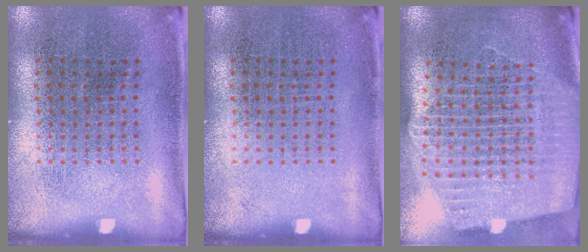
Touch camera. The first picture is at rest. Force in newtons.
{"total": 0.0}
{"total": 2.7, "press": 2.3, "slide": 1.4}